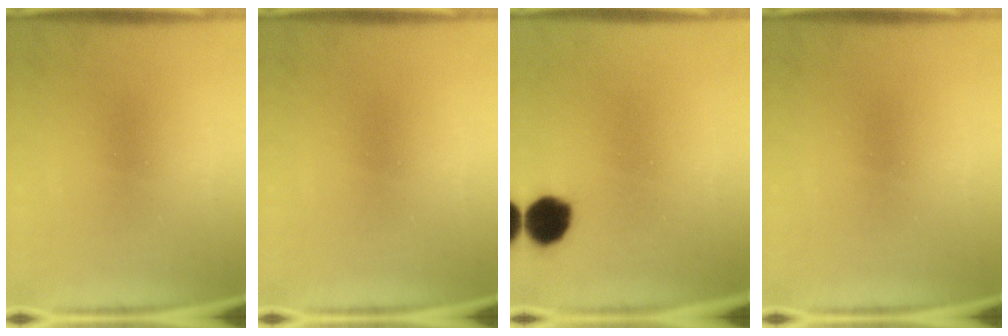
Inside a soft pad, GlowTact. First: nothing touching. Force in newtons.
{"total": 0.0}
{"total": 7.1}
{"total": 0.0}